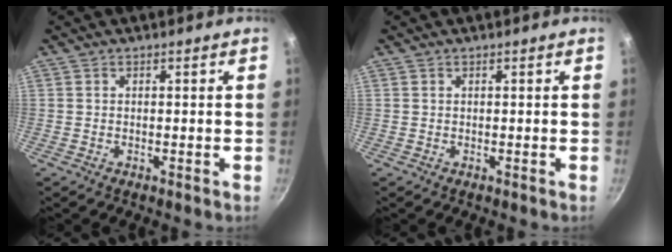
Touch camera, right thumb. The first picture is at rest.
{"total": 0.0}